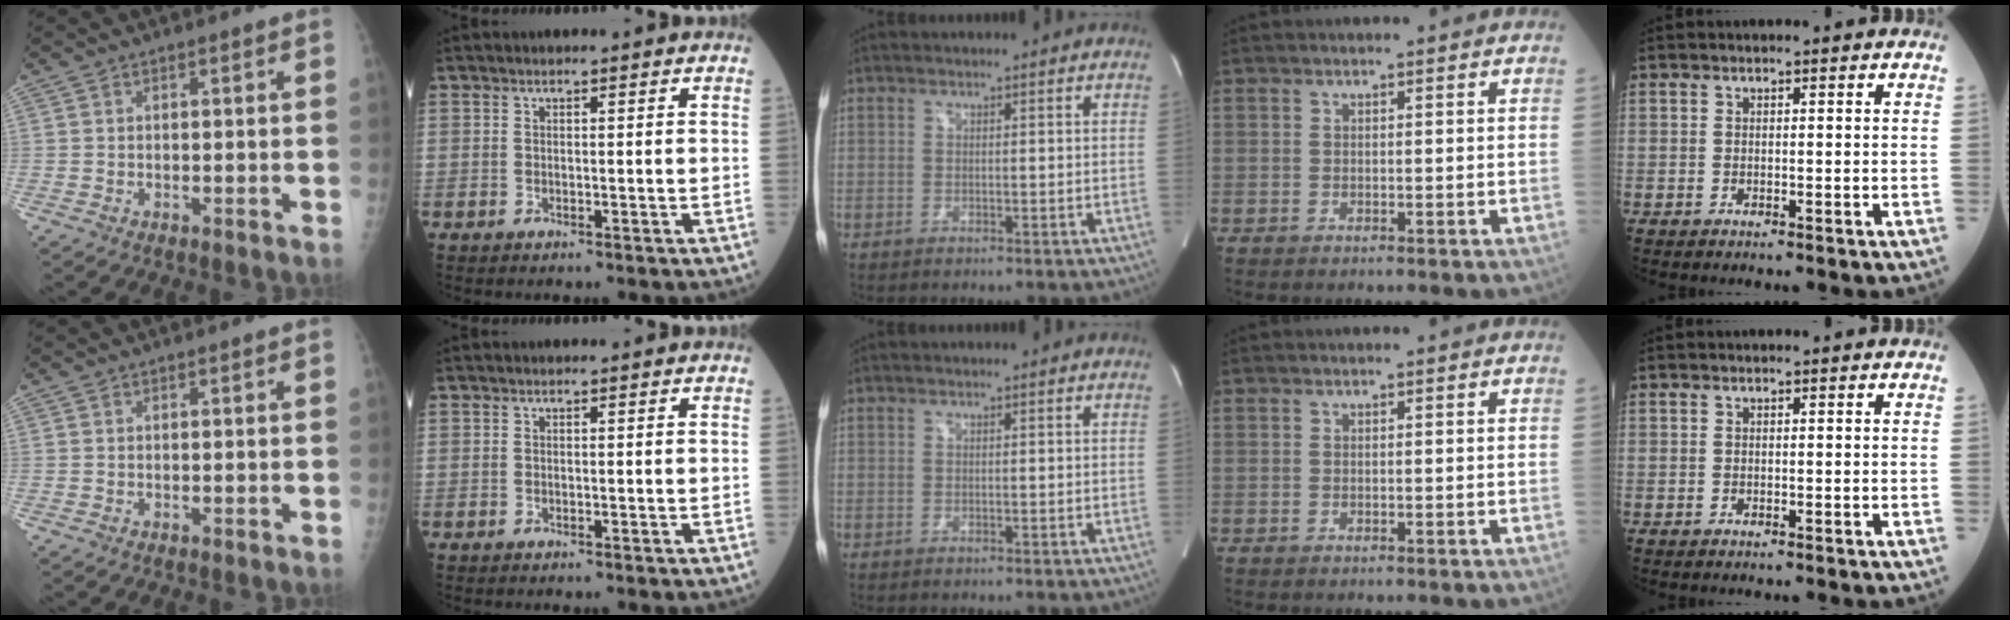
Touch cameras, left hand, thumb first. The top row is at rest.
{}